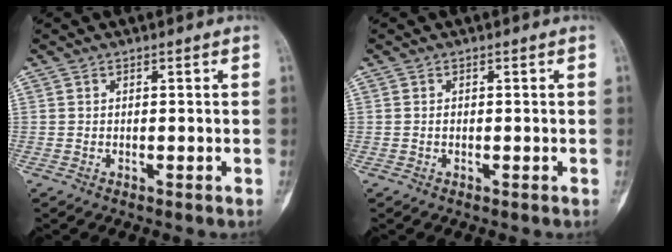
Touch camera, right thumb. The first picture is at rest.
{"total": 0.0}